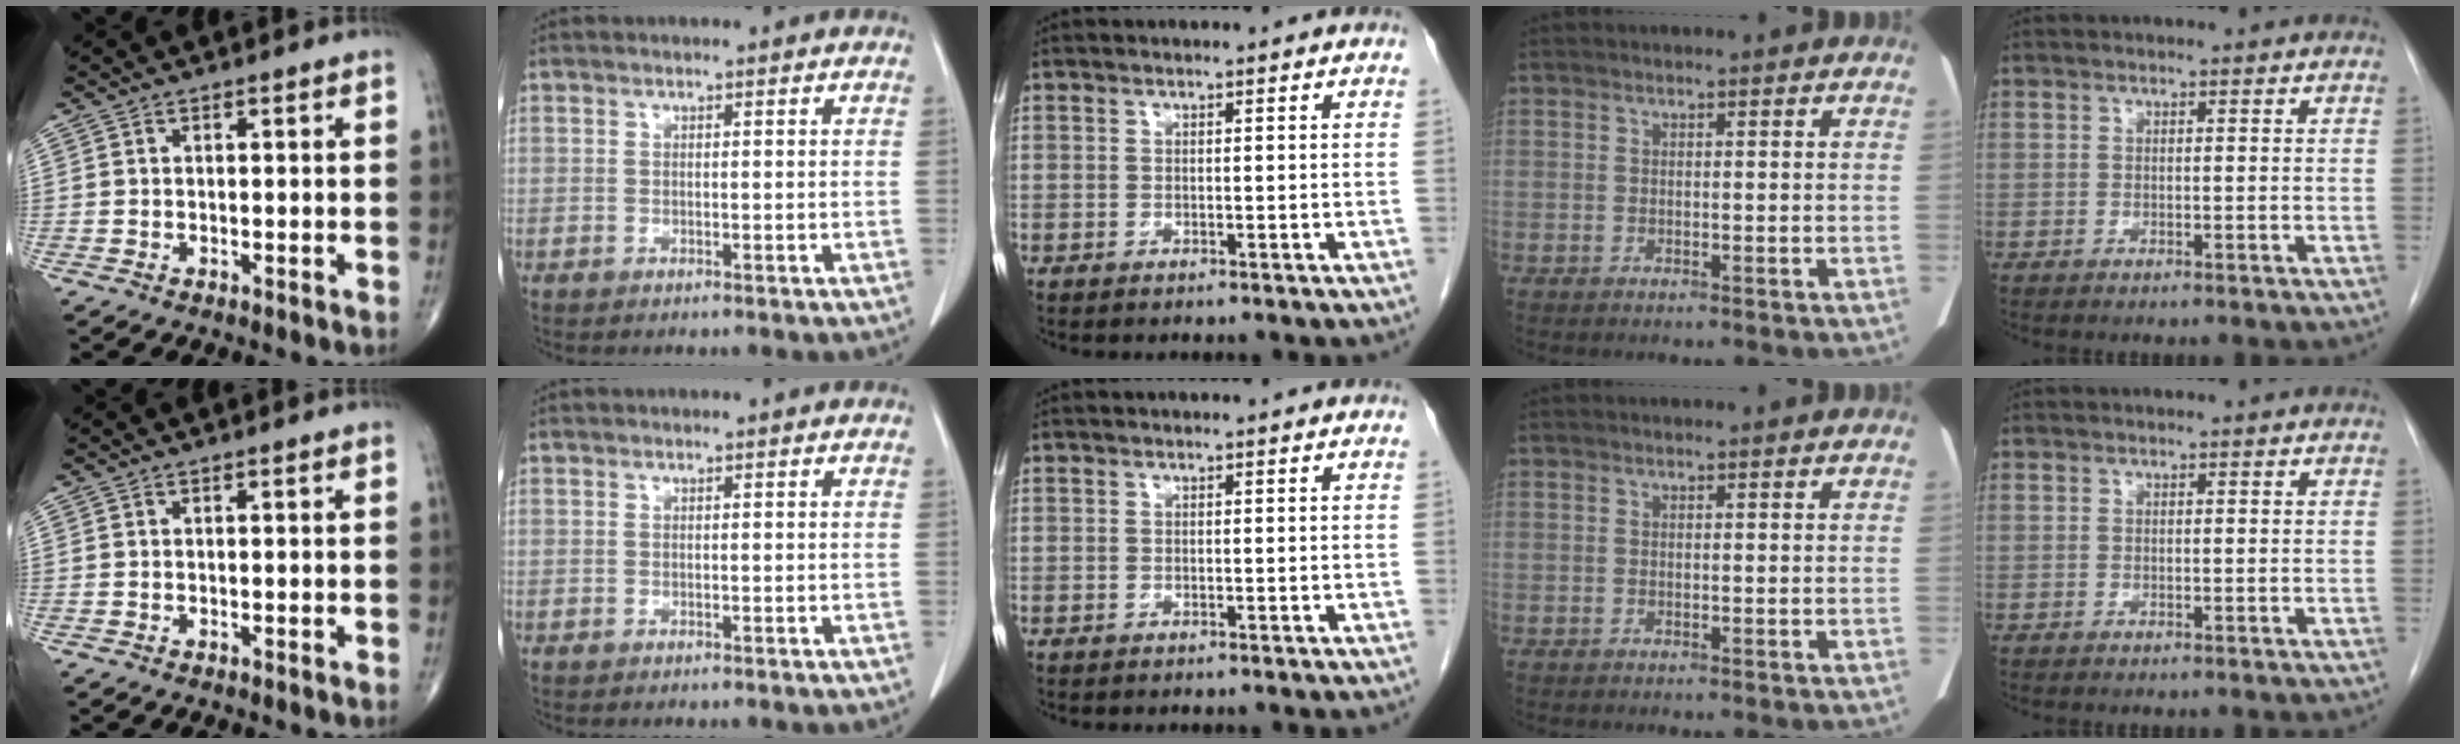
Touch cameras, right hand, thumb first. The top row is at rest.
{}